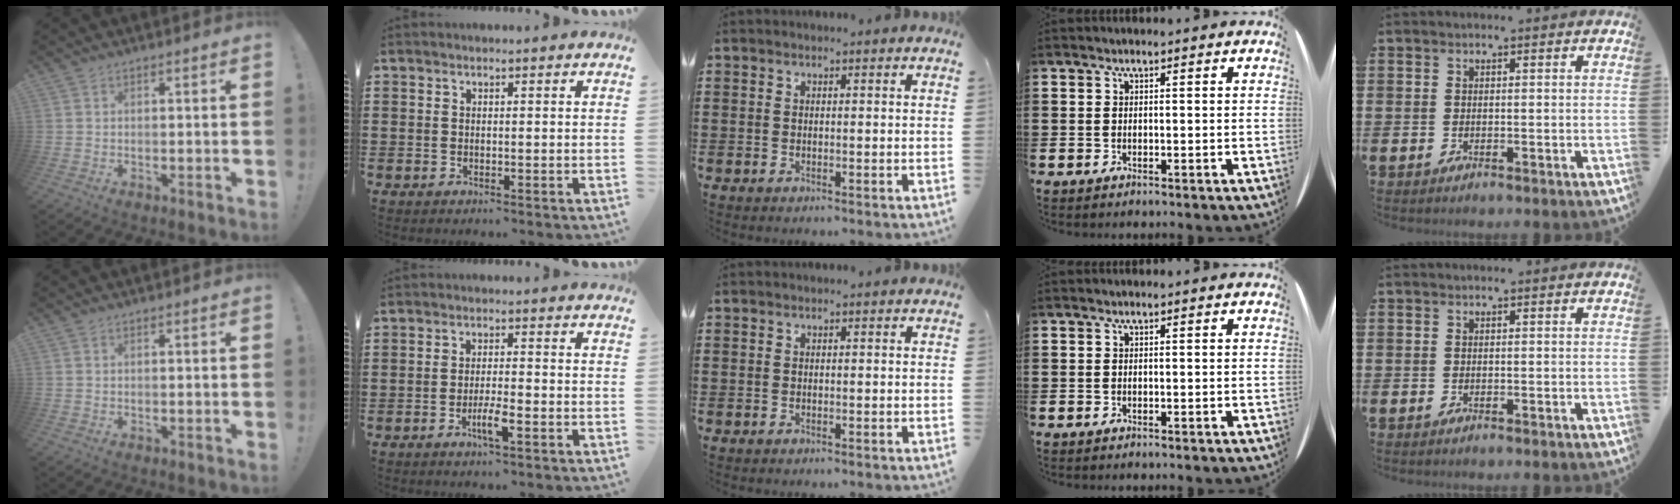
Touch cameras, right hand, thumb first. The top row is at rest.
{"index": {"total": 3.8, "force": [-1.9, 0.6, 3.3], "torque": [-0.061, -0.003, -0.035]}}